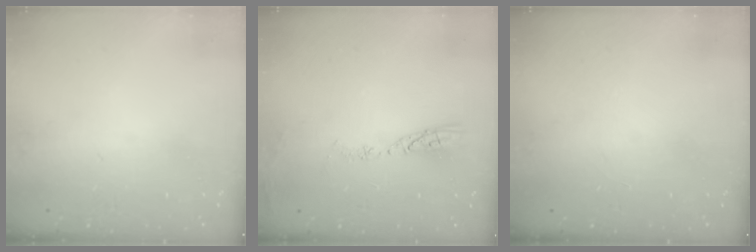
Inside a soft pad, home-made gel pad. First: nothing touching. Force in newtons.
{"total": 5.9, "press": 5.8, "slide": 0.7}
{"total": 0.0}